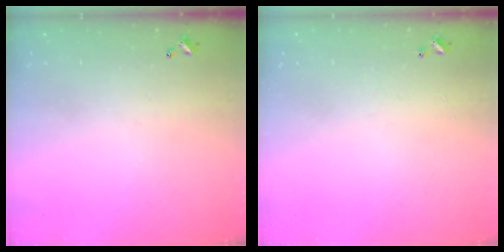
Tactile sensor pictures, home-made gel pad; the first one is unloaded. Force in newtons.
{"total": 1.2, "press": 1.1, "slide": 0.4}